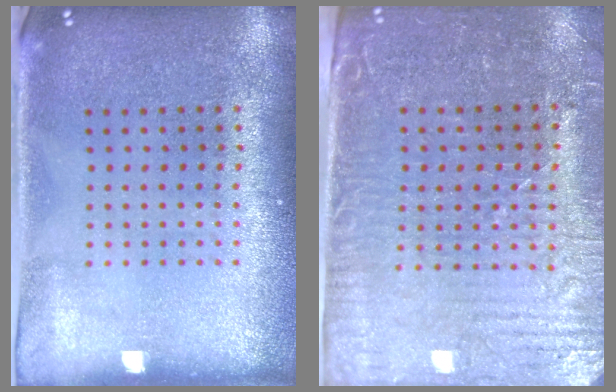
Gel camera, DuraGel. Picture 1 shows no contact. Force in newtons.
{"total": 3.5, "press": 3.3, "slide": 1.3}